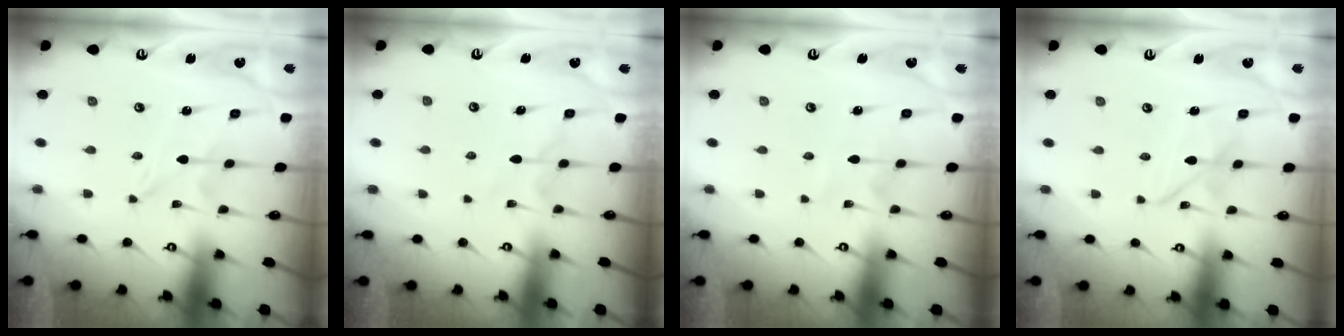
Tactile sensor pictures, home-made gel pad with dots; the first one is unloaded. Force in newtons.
{"total": 6.9, "press": 6.9, "slide": 0.7}
{"total": 4.1, "press": 4.1, "slide": 0.4}
{"total": 6.9, "press": 6.9, "slide": 0.6}